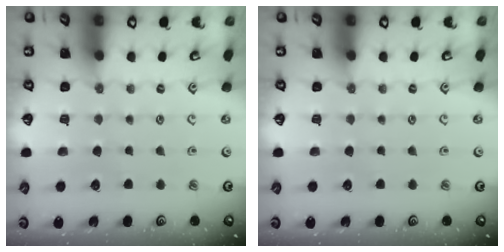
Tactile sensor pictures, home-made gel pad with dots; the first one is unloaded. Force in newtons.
{"total": 0.0}